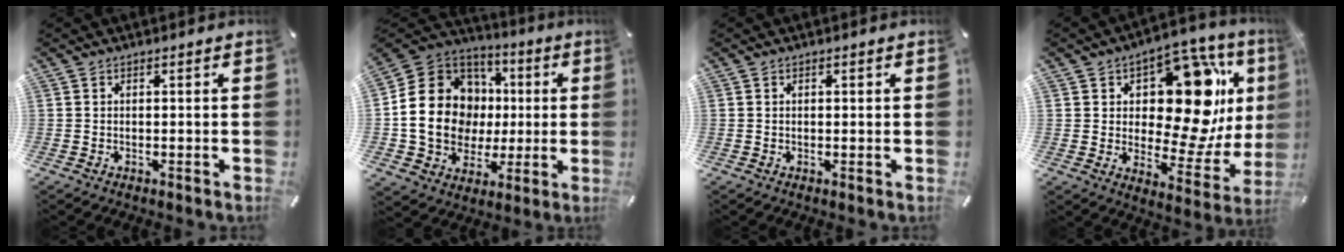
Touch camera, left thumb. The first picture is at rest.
{"total": 20.0, "force": [-0.5, 17.5, 9.8], "torque": [-0.191, 0.002, 0.009]}
{"total": 0.6, "force": [0.1, 0.4, 0.5], "torque": [-0.010, 0.001, 0.001]}
{"total": 21.7, "force": [7.2, 11.6, 16.8], "torque": [-0.227, -0.050, 0.114]}